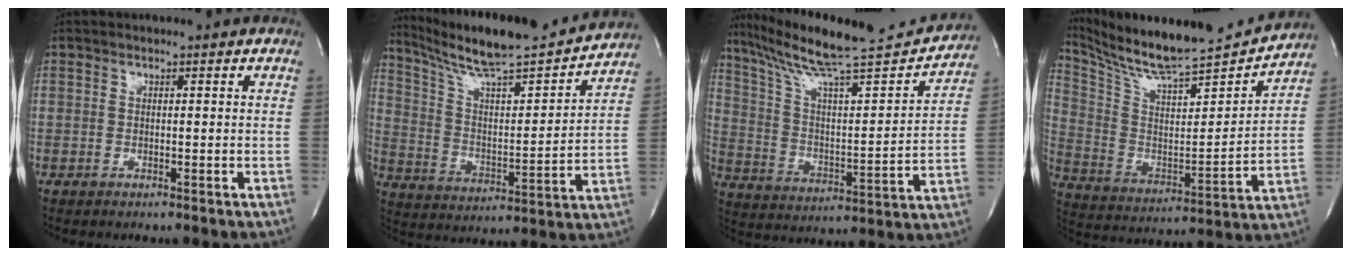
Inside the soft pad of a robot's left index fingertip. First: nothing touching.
{"total": 21.7, "force": [19.5, 1.4, 9.3], "torque": [-0.158, -0.012, 0.303]}
{"total": 23.1, "force": [20.8, 1.5, 9.9], "torque": [-0.170, -0.025, 0.315]}
{"total": 21.4, "force": [20.2, 0.9, 7.0], "torque": [-0.145, -0.043, 0.325]}